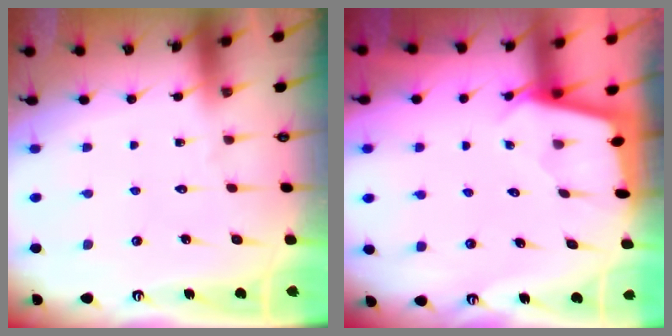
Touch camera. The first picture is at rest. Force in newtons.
{"total": 2.0, "press": 2.0, "slide": 0.2}